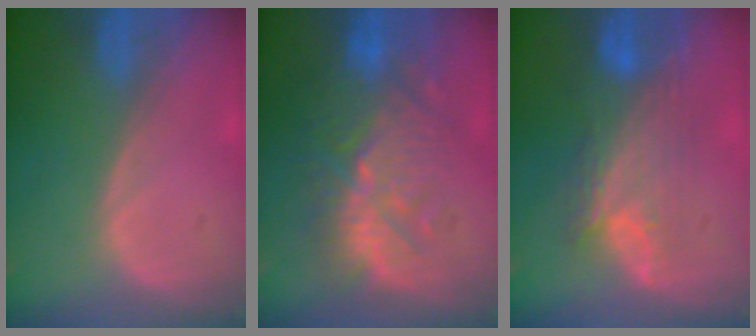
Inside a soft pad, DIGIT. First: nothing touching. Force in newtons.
{"total": 10.5, "press": 10.0, "slide": 3.5}
{"total": 8.3, "press": 7.7, "slide": 3.3}